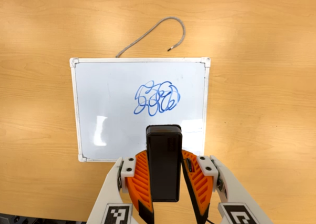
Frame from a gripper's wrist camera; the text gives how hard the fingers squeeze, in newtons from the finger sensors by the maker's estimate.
{"total": 6.2, "left": 5.6, "right": 6.9}